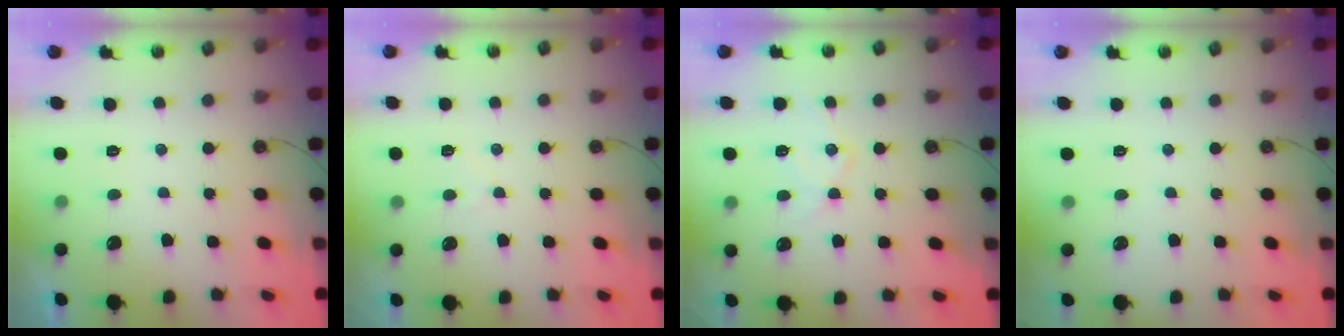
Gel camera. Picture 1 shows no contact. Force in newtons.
{"total": 4.2, "press": 4.2, "slide": 0.4}
{"total": 9.1, "press": 9.1, "slide": 0.7}
{"total": 2.5, "press": 2.5, "slide": 0.3}